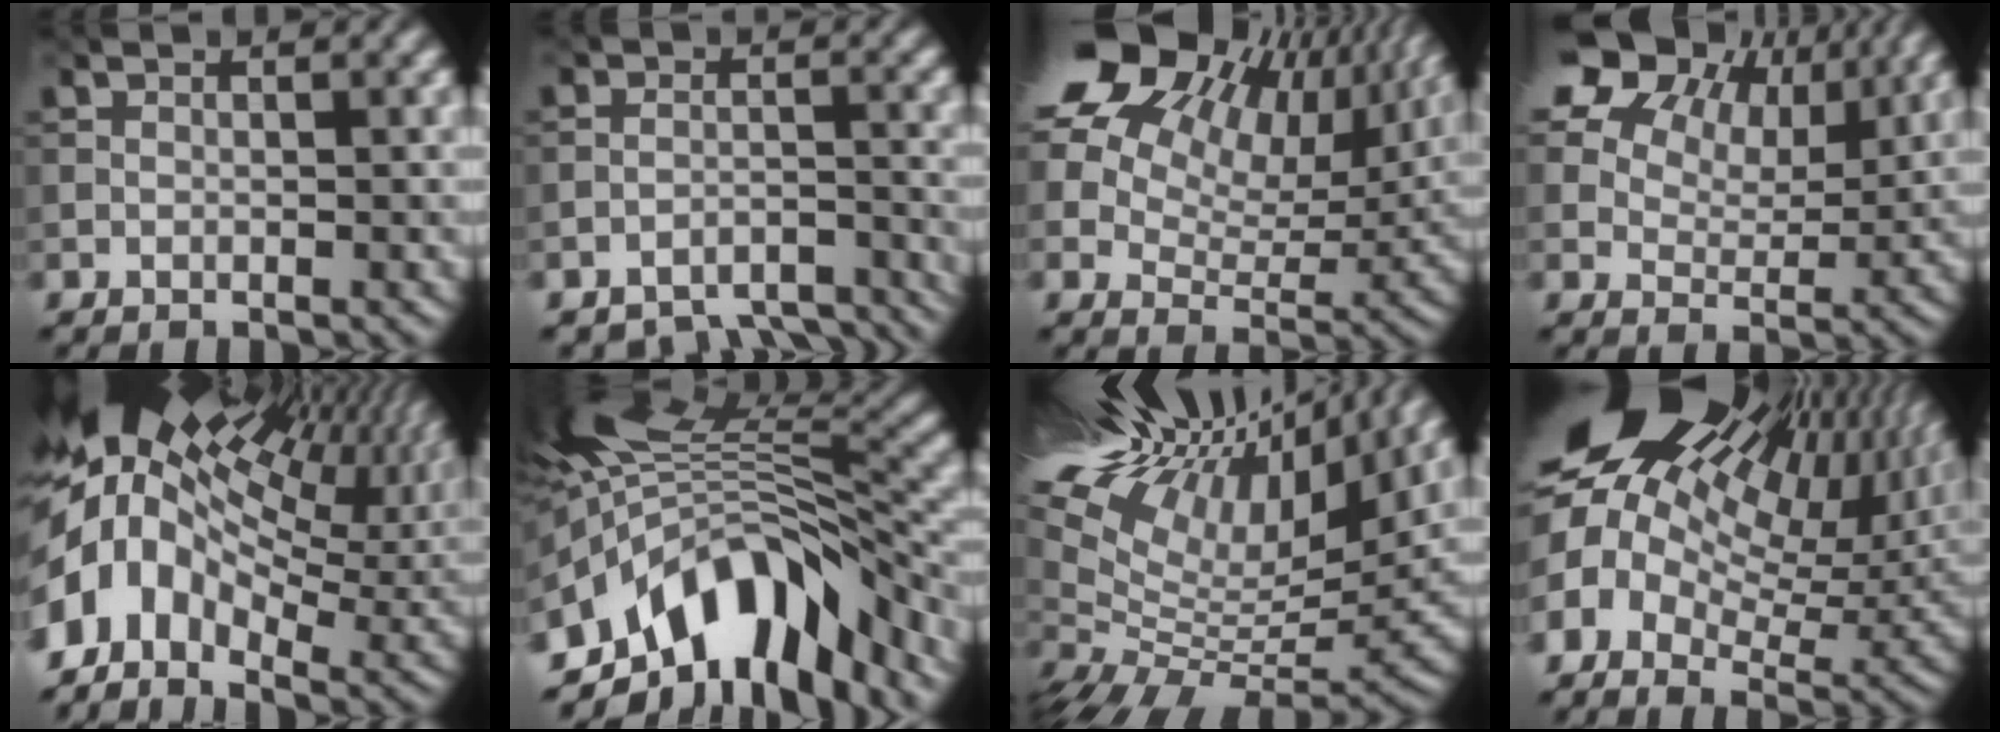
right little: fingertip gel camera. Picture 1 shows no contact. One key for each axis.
{"total": 8.0, "fx": -7.6, "fy": 2.1, "fz": 1.3, "tx": -0.014, "ty": -0.012, "tz": -0.099}
{"total": 22.3, "fx": 11.3, "fy": 14.2, "fz": 12.9, "tx": -0.272, "ty": 0.082, "tz": 0.189}
{"total": 17.8, "fx": 9.6, "fy": 11.5, "fz": 9.6, "tx": -0.200, "ty": 0.049, "tz": 0.182}
{"total": 16.5, "fx": 3.7, "fy": 10.7, "fz": 12.0, "tx": -0.210, "ty": -0.003, "tz": 0.088}
{"total": 12.7, "fx": -6.3, "fy": 6.4, "fz": 8.9, "tx": -0.154, "ty": 0.022, "tz": -0.117}
{"total": 19.8, "fx": 8.5, "fy": 8.4, "fz": 15.8, "tx": -0.272, "ty": 0.058, "tz": 0.166}
{"total": 21.4, "fx": 7.4, "fy": 14.3, "fz": 14.1, "tx": -0.278, "ty": 0.018, "tz": 0.142}